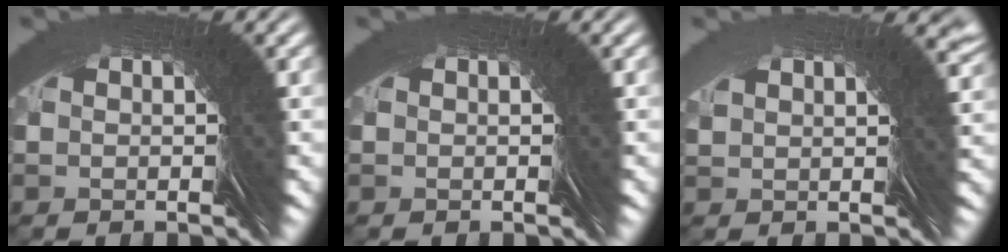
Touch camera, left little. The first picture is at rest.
{"total": 0.0}
{"total": 4.2, "force": [1.3, -3.5, -1.8], "torque": [0.057, 0.024, 0.021]}